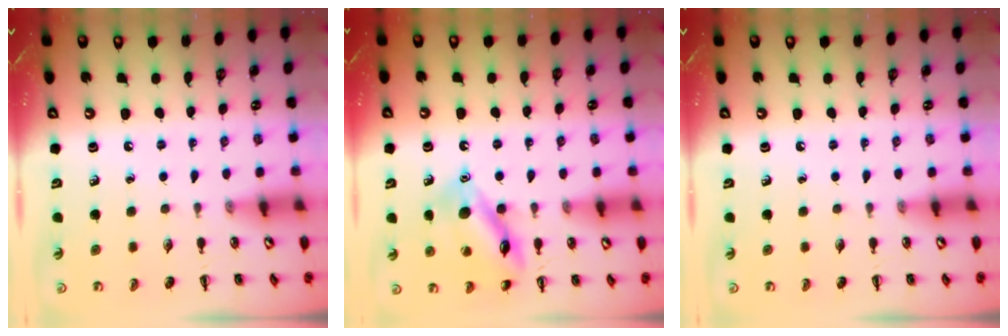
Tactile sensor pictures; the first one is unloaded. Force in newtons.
{"total": 13.6, "press": 13.6, "slide": 1.2}
{"total": 0.0}